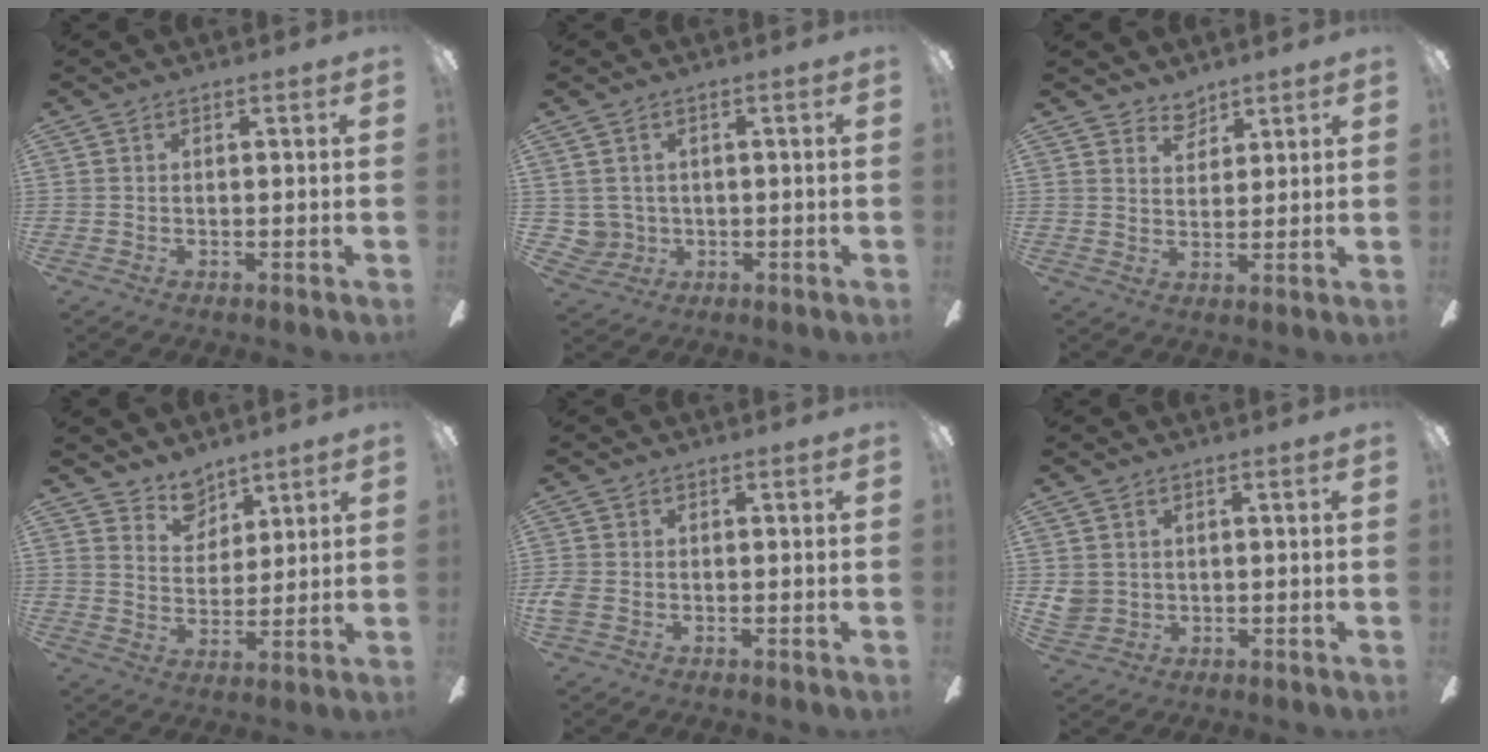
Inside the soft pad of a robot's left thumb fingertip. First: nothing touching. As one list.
[{"total": 3.9, "force": [1.2, 3.7, 0.3], "torque": [-0.026, 0.002, 0.024]}, {"total": 4.8, "force": [4.2, 2.4, 0.3], "torque": [-0.004, -0.023, 0.077]}, {"total": 7.3, "force": [6.0, 4.1, 0.5], "torque": [-0.014, -0.039, 0.114]}, {"total": 2.4, "force": [-0.5, 1.8, 1.5], "torque": [-0.039, 0.001, -0.013]}, {"total": 3.7, "force": [1.3, 3.5, 0.6], "torque": [-0.011, 0.004, 0.027]}]